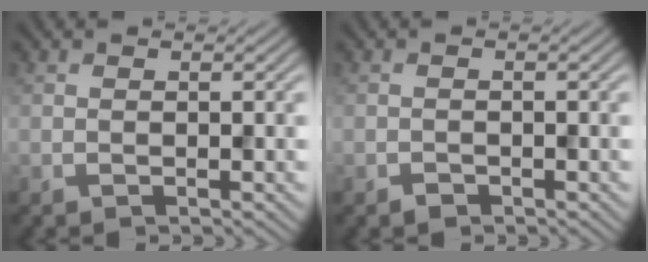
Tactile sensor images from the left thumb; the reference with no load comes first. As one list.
[{"total": 0.9, "force": [-0.7, 0.5, 0.2], "torque": [-0.003, -0.001, -0.013]}]